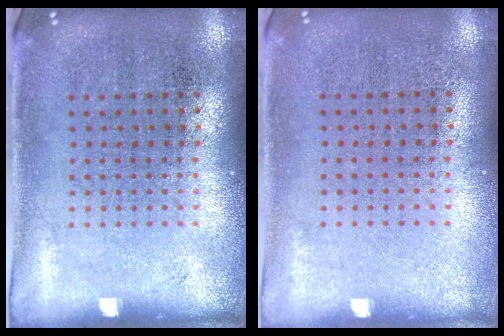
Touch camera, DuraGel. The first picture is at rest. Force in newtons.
{"total": 0.0}